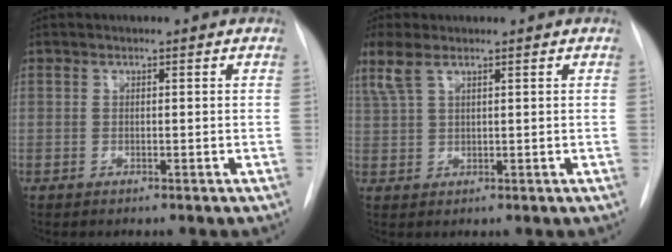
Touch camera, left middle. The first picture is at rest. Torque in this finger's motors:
{"motor_torque": [0.01, 0.02, 0.12, 0.09]}